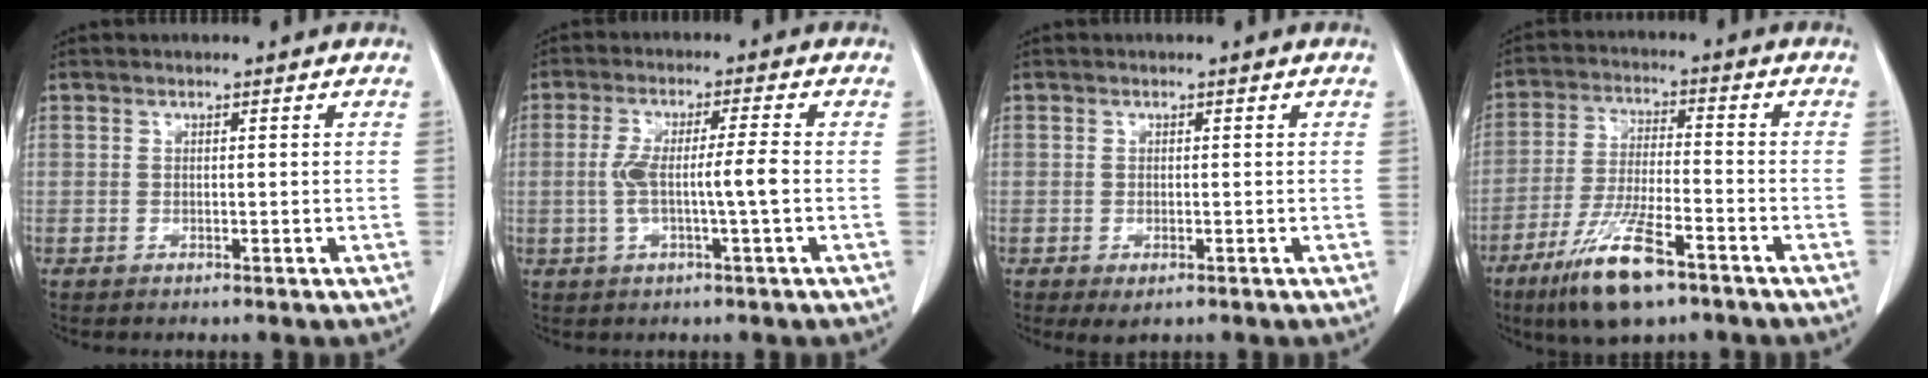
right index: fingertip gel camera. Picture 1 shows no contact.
{"total": 6.3, "force": [-0.8, -0.1, 6.2], "torque": [-0.126, 0.009, -0.013]}
{"total": 2.1, "force": [-1.1, 0.9, 1.5], "torque": [-0.021, -0.005, -0.008]}
{"total": 11.8, "force": [-7.4, 2.2, 8.9], "torque": [-0.177, -0.024, -0.130]}